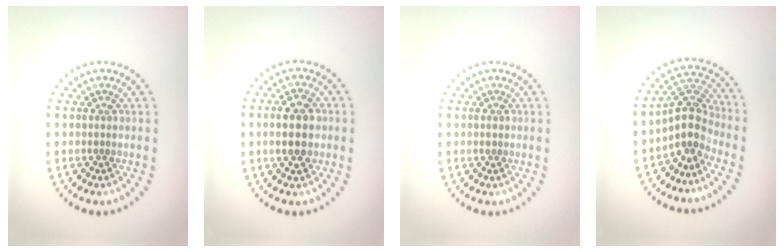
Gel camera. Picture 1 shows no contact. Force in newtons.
{"total": 4.0, "press": 4.0, "slide": 0.4}
{"total": 0.6, "press": 0.6, "slide": 0.2}
{"total": 3.7, "press": 3.0, "slide": 2.0}